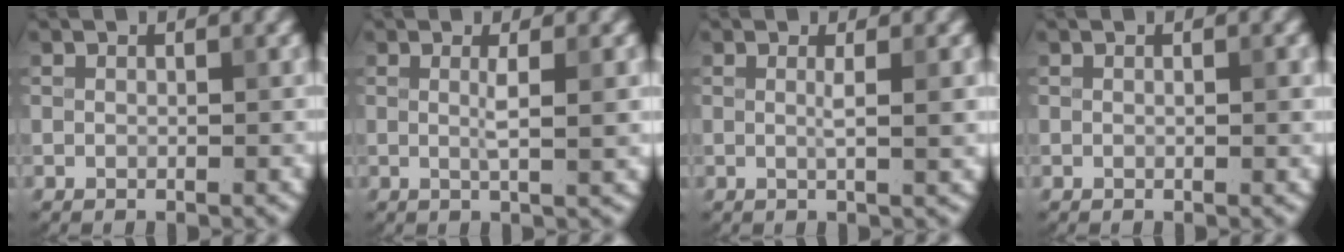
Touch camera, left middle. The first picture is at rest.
{"total": 2.3, "force": [0.3, 0.4, 2.2], "torque": [-0.038, -0.001, 0.001]}
{"total": 2.0, "force": [0.2, 0.4, 1.9], "torque": [-0.030, 0.000, -0.001]}
{"total": 0.7, "force": [0.1, 0.1, 0.6], "torque": [-0.008, -0.002, 0.001]}